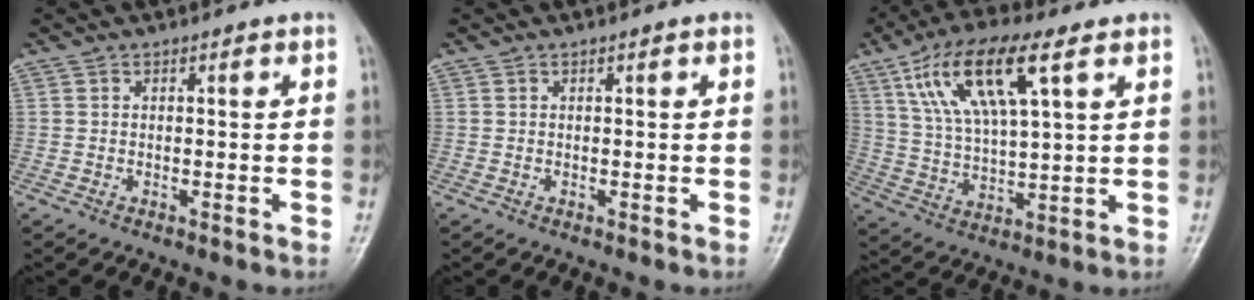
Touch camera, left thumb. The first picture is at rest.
{"total": 0.0}
{"total": 15.5, "force": [7.1, 5.1, 12.8], "torque": [-0.239, -0.008, 0.134]}